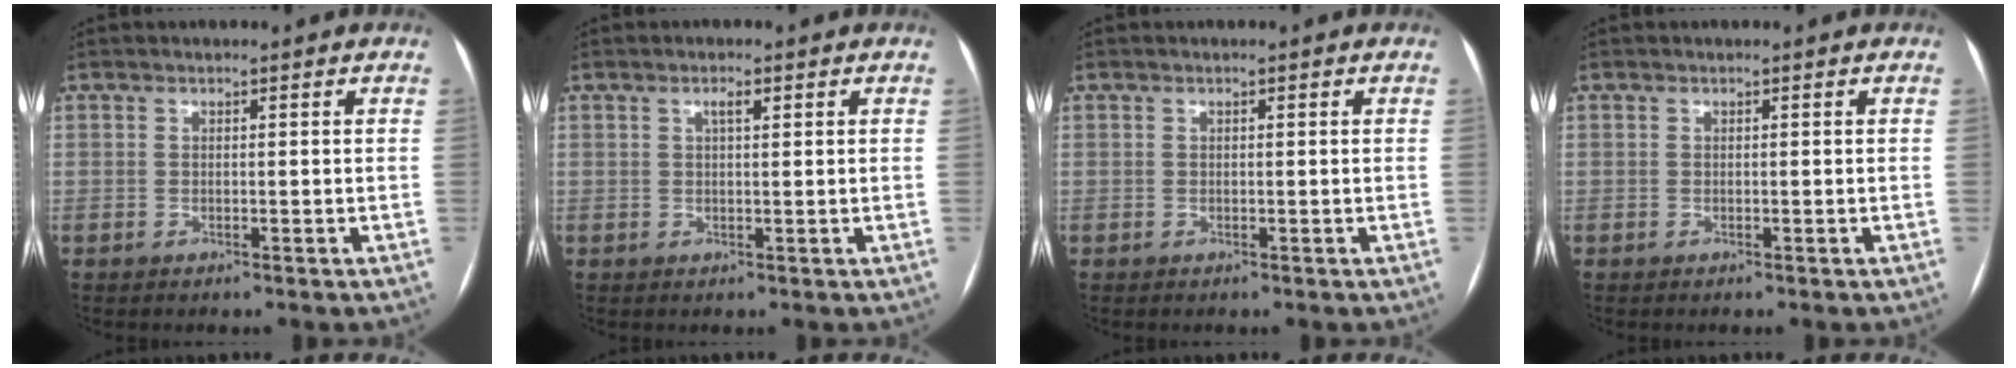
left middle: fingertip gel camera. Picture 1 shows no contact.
{"total": 1.6, "force": [0.7, 0.3, 1.4], "torque": [-0.024, 0.004, 0.012]}
{"total": 0.0}
{"total": 0.0}